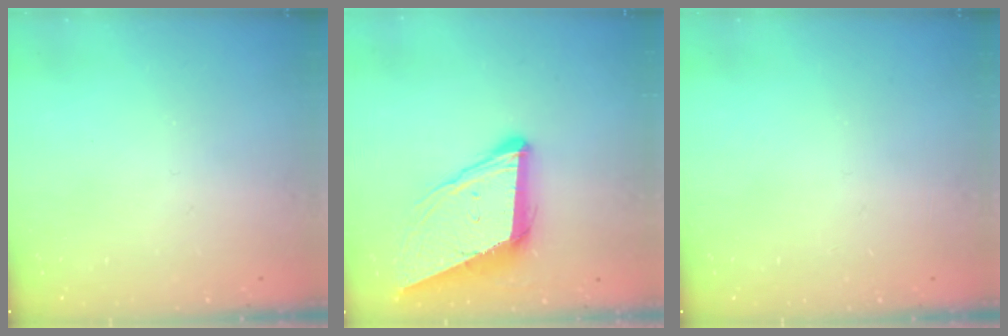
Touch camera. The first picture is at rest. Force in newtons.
{"total": 12.6, "press": 12.0, "slide": 3.9}
{"total": 0.0}